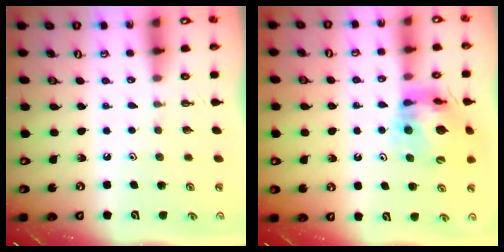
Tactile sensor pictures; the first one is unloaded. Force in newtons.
{"total": 14.4, "press": 14.3, "slide": 1.6}